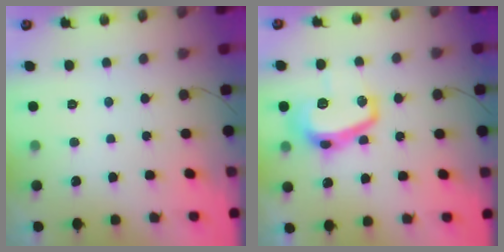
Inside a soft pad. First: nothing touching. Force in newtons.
{"total": 16.0, "press": 16.0, "slide": 0.4}